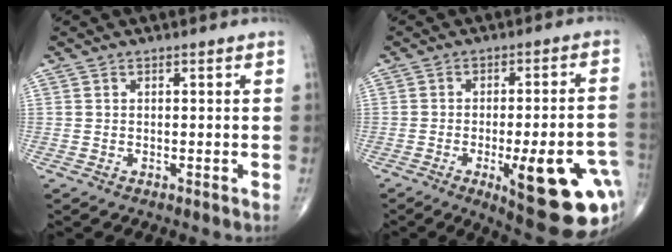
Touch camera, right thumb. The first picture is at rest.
{"total": 21.2, "force": [-7.3, 6.3, 18.9], "torque": [-0.187, 0.016, -0.076]}